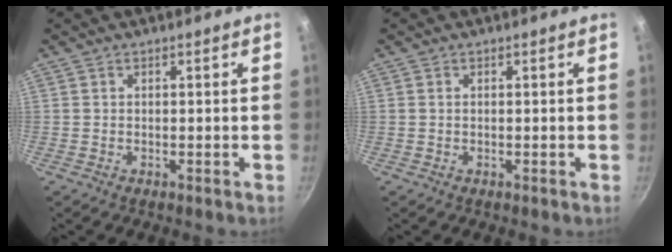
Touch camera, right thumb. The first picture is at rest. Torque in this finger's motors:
{"motor_torque": [-0.28, 0.11, -0.16, 0.12, 0.03]}